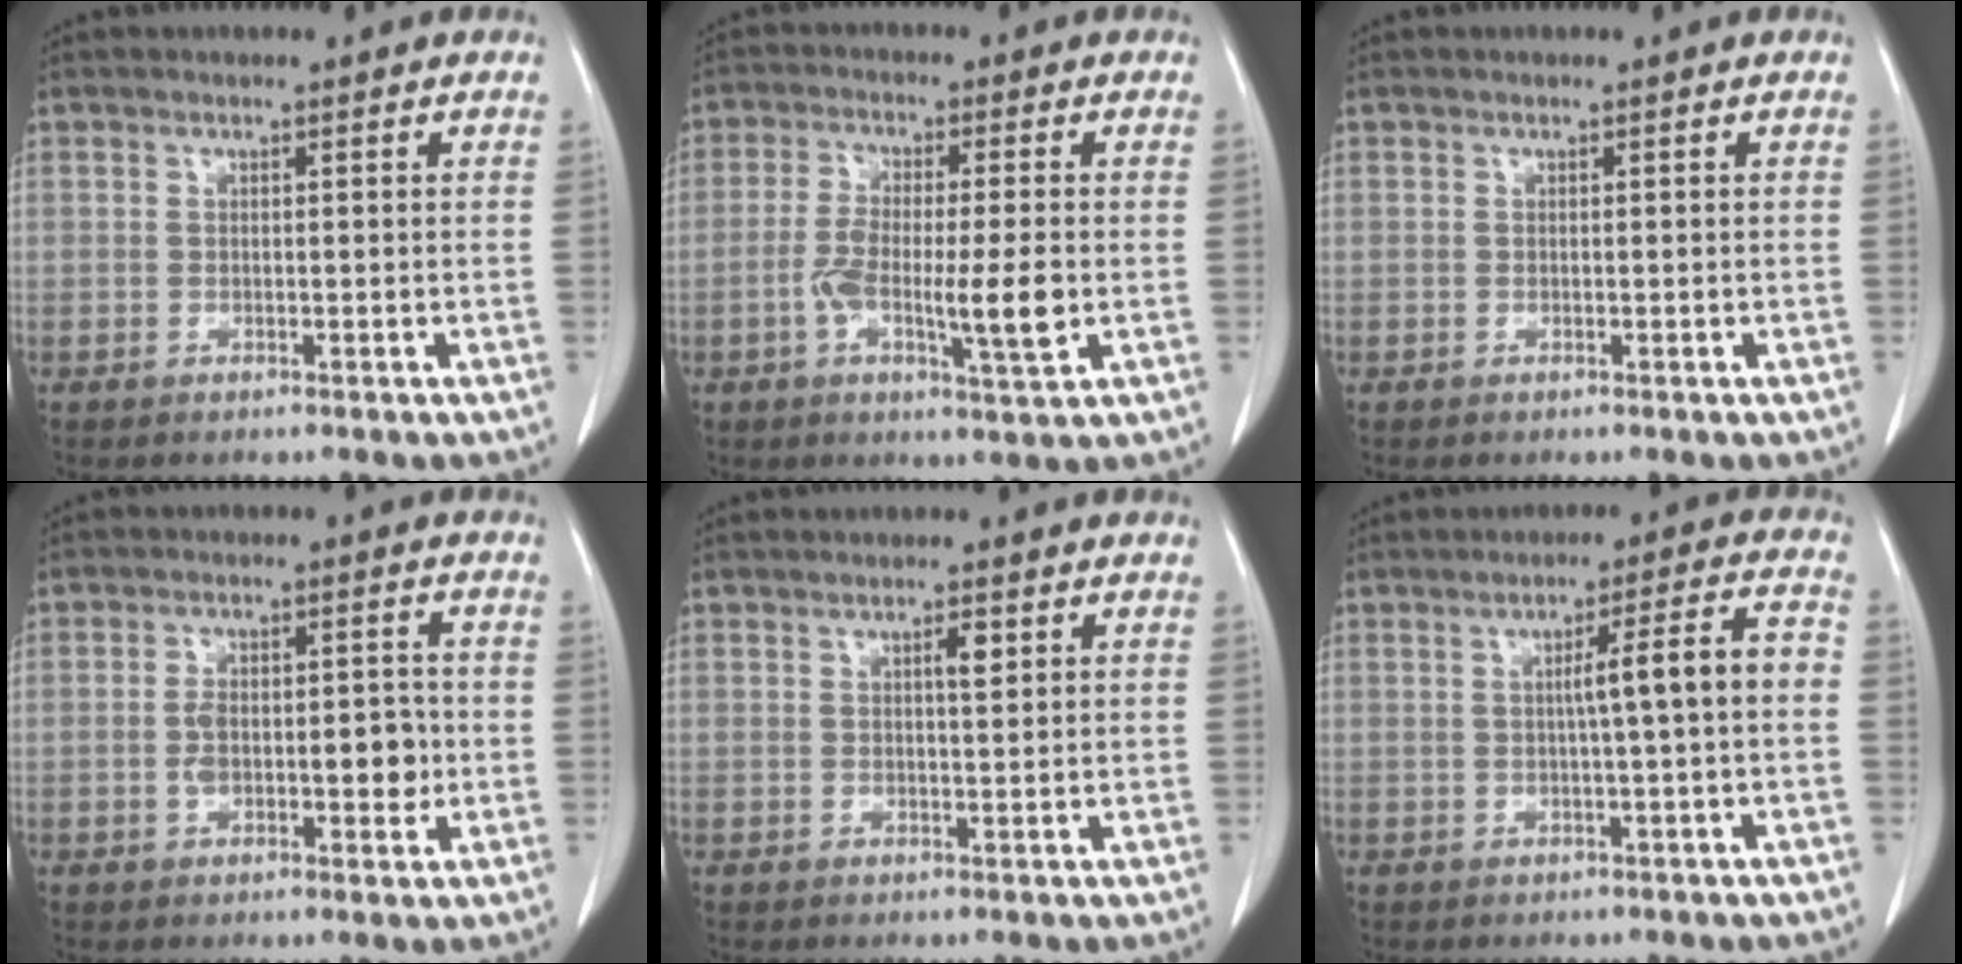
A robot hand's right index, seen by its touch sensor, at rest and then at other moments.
{"total": 9.2, "force": [-1.9, 1.1, 8.9], "torque": [-0.157, -0.008, -0.035]}
{"total": 0.0}
{"total": 7.5, "force": [-1.1, 3.4, 6.6], "torque": [-0.109, 0.014, -0.015]}
{"total": 2.0, "force": [0.7, 0.4, 1.8], "torque": [-0.032, 0.000, 0.010]}
{"total": 6.6, "force": [-0.3, -0.1, 6.6], "torque": [-0.097, 0.018, -0.004]}